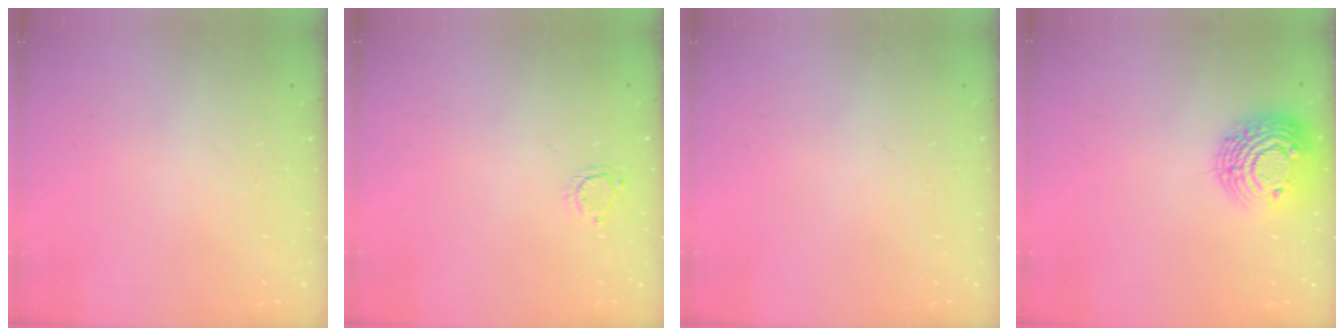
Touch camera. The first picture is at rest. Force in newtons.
{"total": 3.4, "press": 3.4, "slide": 0.3}
{"total": 0.0}
{"total": 15.6, "press": 15.6, "slide": 1.0}